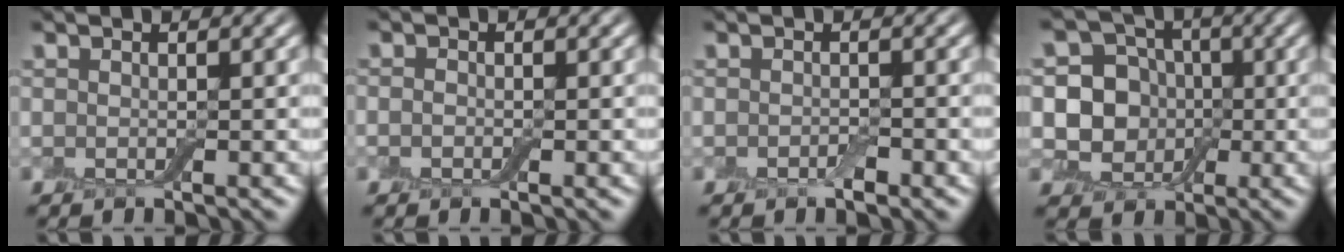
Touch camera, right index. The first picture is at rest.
{"total": 0.7, "force": [-0.2, 0.6, 0.4], "torque": [-0.008, 0.000, -0.005]}
{"total": 1.1, "force": [-0.6, 0.5, 0.8], "torque": [-0.012, -0.001, -0.009]}
{"total": 7.1, "force": [-0.1, 6.4, 2.9], "torque": [-0.028, 0.001, -0.027]}